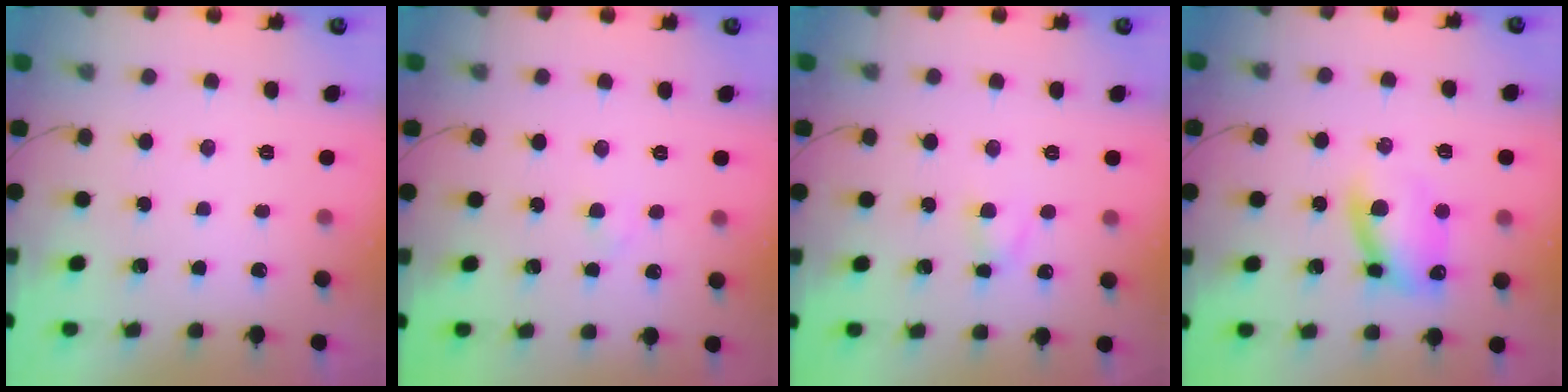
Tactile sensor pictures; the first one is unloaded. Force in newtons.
{"total": 1.9, "press": 1.7, "slide": 0.9}
{"total": 3.1, "press": 2.9, "slide": 1.0}
{"total": 11.0, "press": 10.9, "slide": 1.4}